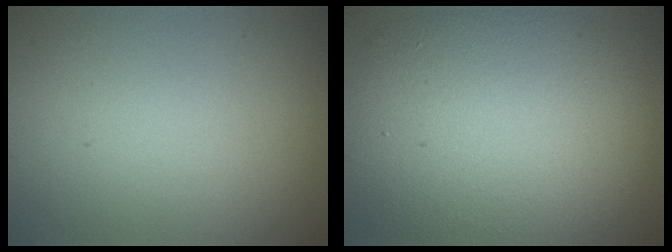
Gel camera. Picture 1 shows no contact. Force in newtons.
{"total": 11.6, "press": 11.5, "slide": 1.0}